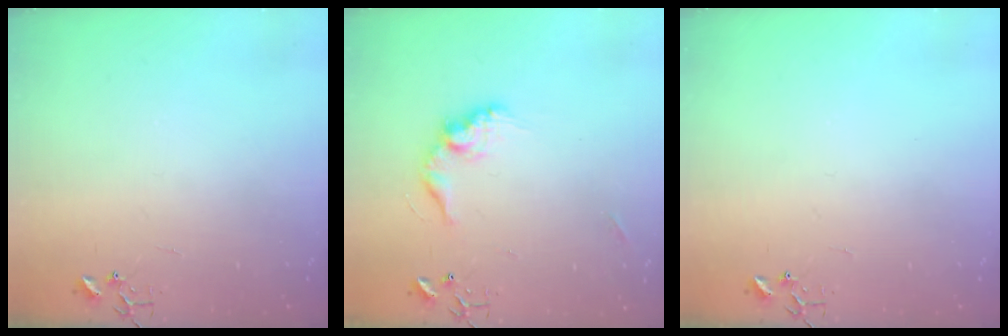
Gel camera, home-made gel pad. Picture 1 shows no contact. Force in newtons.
{"total": 12.6, "press": 12.6, "slide": 0.7}
{"total": 0.0}